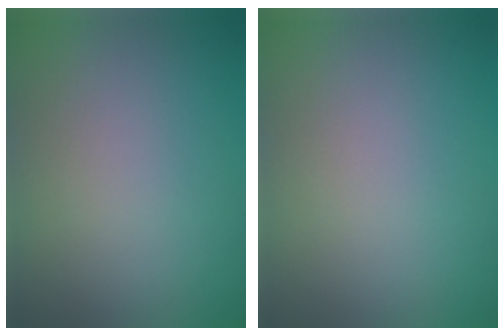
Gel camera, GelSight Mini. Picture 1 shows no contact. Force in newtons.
{"total": 0.0}